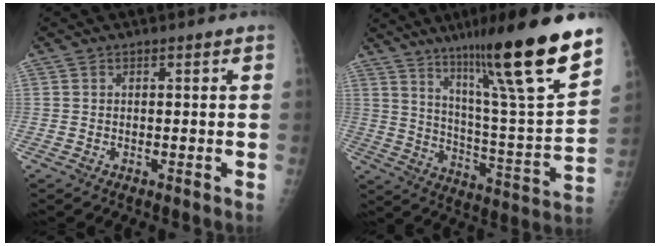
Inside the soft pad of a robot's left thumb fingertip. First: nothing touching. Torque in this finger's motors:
{"motor_torque": [2.36, 1.19, 1.28, -1.49, 0.20]}